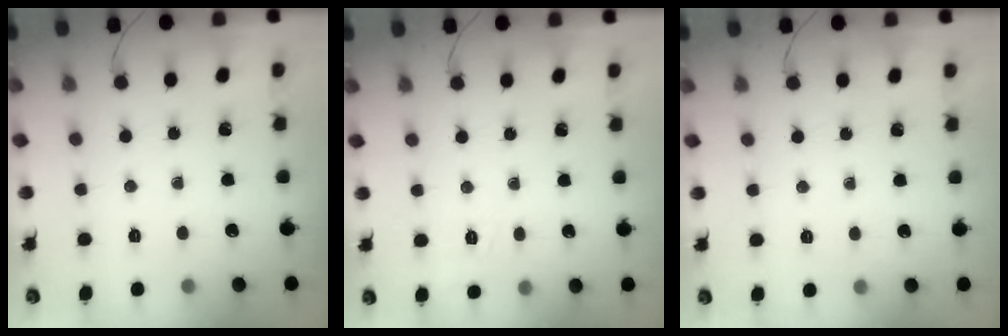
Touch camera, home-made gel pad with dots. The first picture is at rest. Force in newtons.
{"total": 1.9, "press": 0.7, "slide": 1.7}
{"total": 5.6, "press": 5.5, "slide": 1.1}